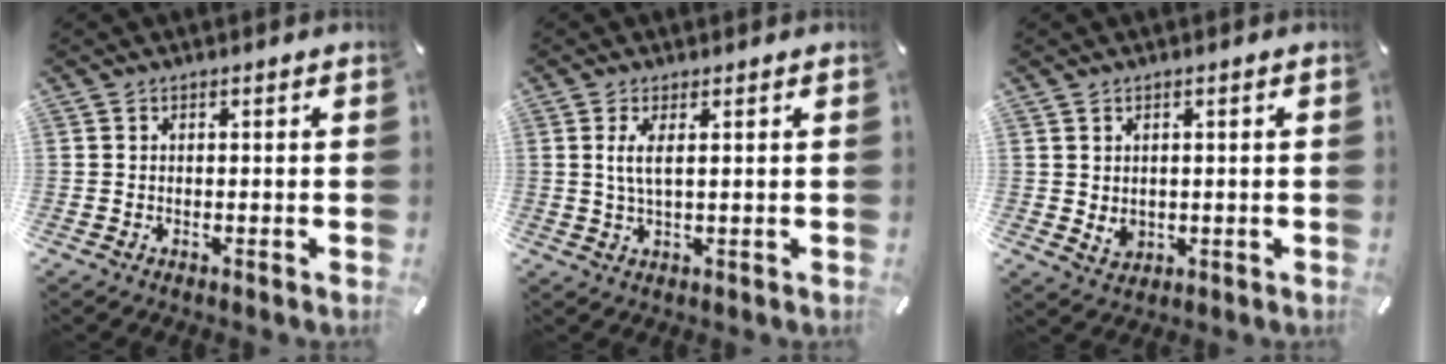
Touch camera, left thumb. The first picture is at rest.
{"total": 4.0, "force": [1.2, 0.9, 3.8], "torque": [-0.084, -0.005, 0.017]}
{"total": 3.0, "force": [0.8, 2.6, 1.2], "torque": [-0.007, -0.004, 0.014]}